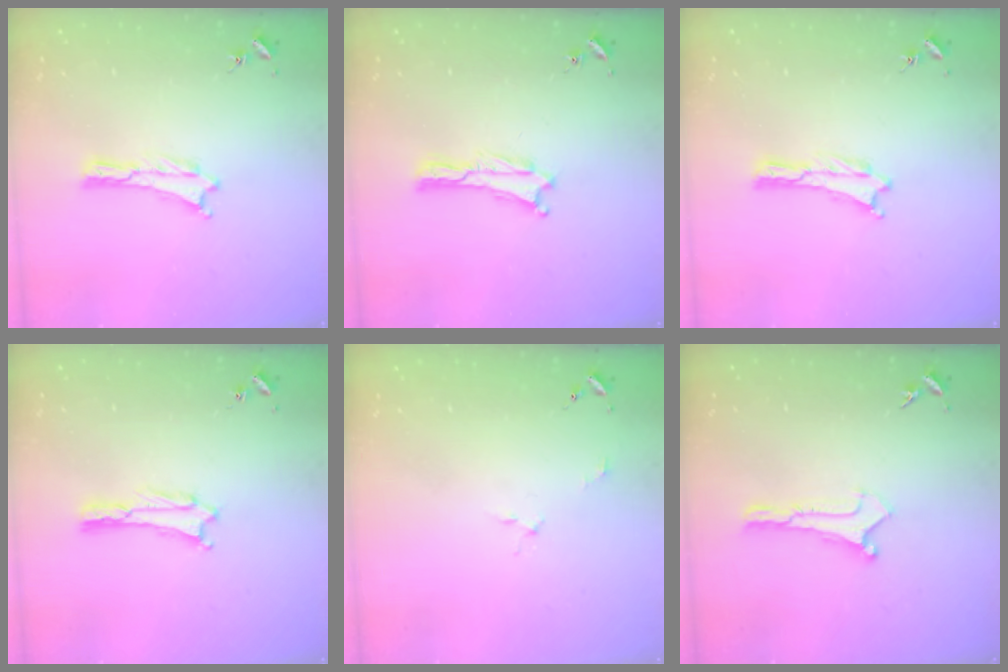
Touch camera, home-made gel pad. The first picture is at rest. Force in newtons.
{"total": 0.0}
{"total": 0.0}
{"total": 1.6, "press": 1.6, "slide": 0.2}
{"total": 2.0, "press": 2.0, "slide": 0.1}
{"total": 0.0}